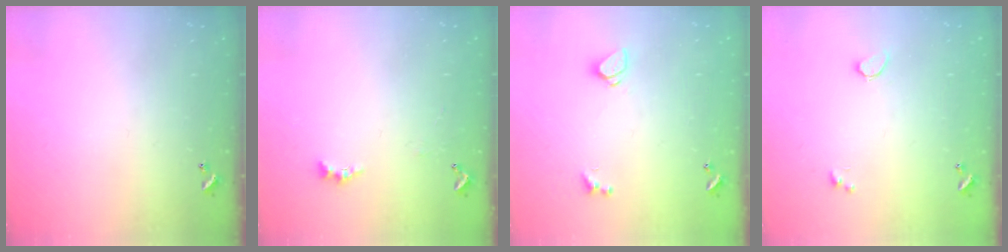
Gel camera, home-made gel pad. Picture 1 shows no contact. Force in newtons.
{"total": 2.0, "press": 1.9, "slide": 0.6}
{"total": 1.3, "press": 1.2, "slide": 0.4}
{"total": 0.8, "press": 0.7, "slide": 0.4}